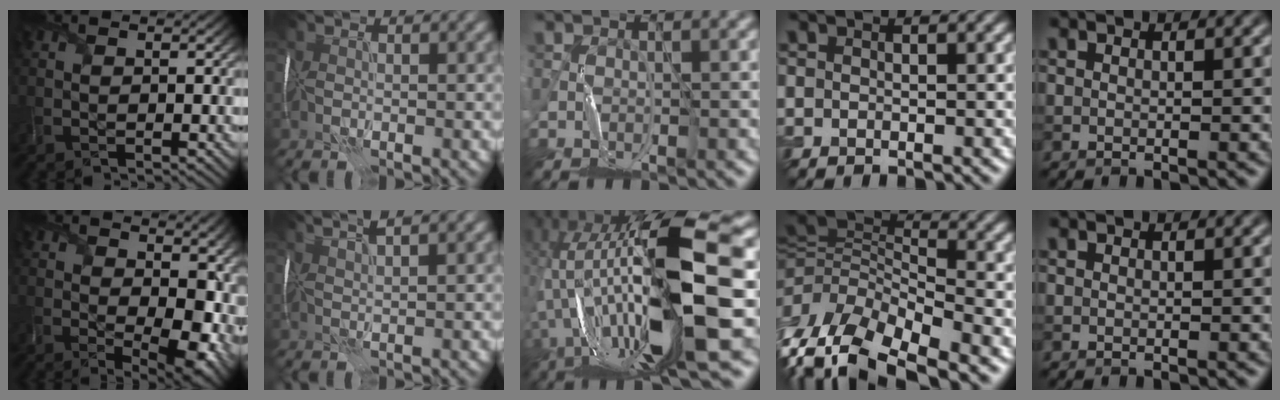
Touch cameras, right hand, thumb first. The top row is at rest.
{"thumb": {"total": 11.9, "force": [0.7, 6.8, 9.7], "torque": [-0.138, -0.027, 0.033]}, "index": {"total": 3.7, "force": [2.7, 0.5, 2.4], "torque": [-0.031, 0.022, 0.037]}, "middle": {"total": 18.1, "force": [-1.5, 5.4, 17.2], "torque": [-0.323, -0.009, -0.015]}, "ring": {"total": 11.5, "force": [-6.5, 5.1, 8.0], "torque": [-0.176, 0.004, -0.117]}}